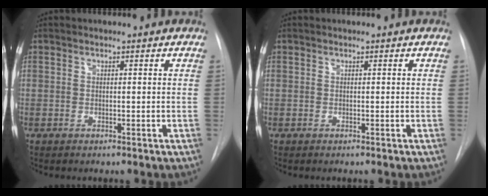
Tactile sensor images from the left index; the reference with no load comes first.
{"total": 0.0}